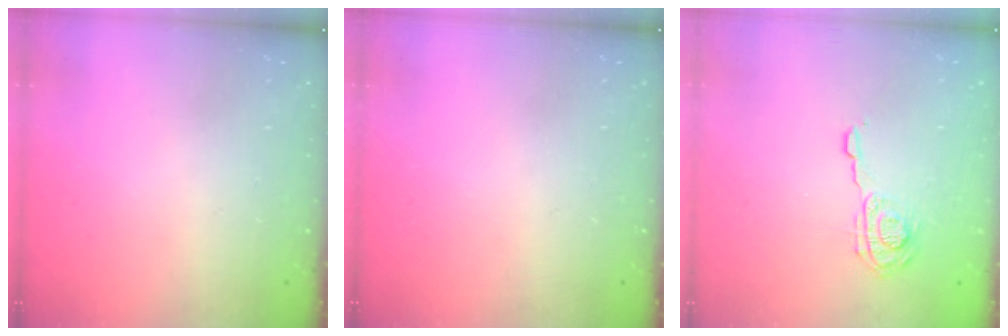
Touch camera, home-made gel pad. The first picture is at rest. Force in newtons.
{"total": 0.0}
{"total": 7.4, "press": 7.4, "slide": 0.3}